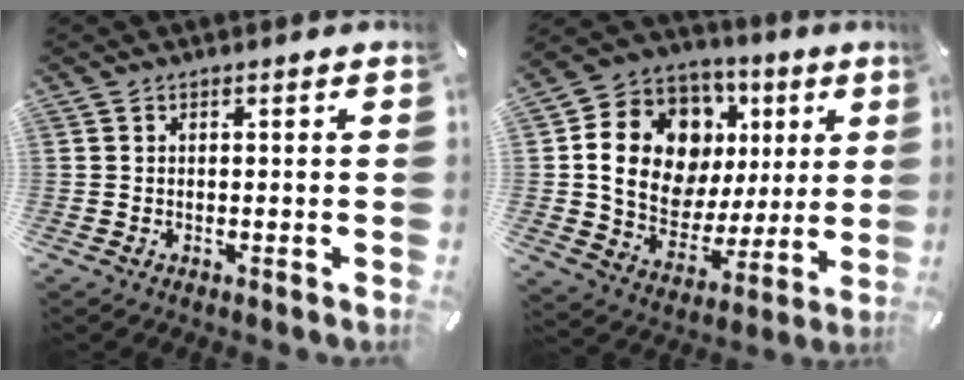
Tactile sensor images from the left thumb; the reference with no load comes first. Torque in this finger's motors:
{"motor_torque": [1.00, 1.35, 1.51, -1.26, 0.27]}